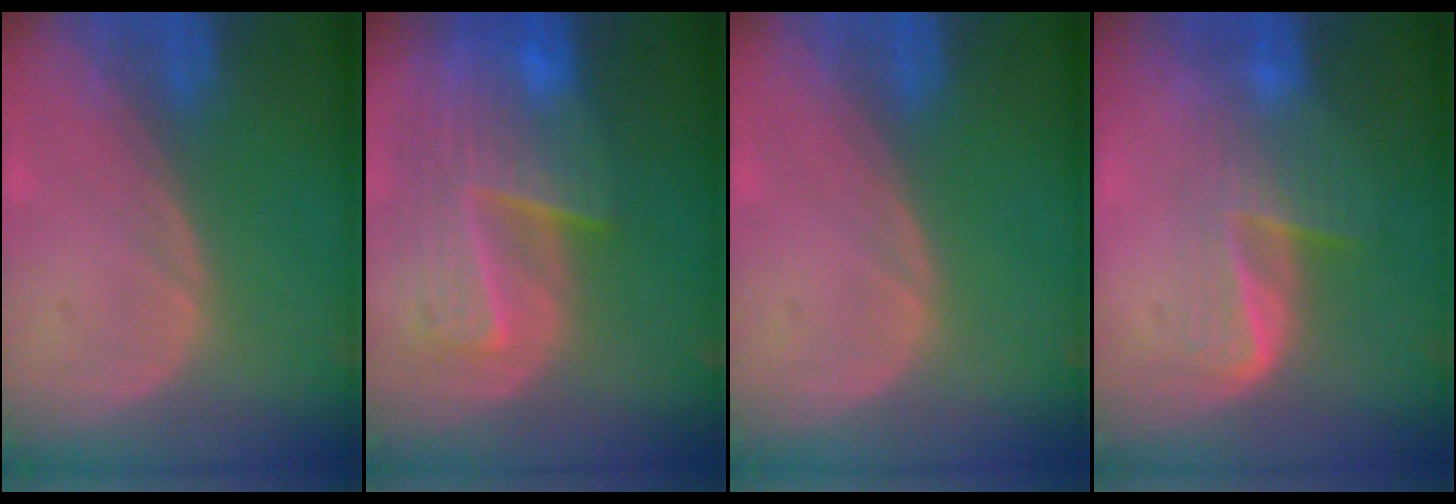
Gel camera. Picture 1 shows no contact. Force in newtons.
{"total": 9.6, "press": 8.4, "slide": 4.8}
{"total": 0.0}
{"total": 6.3, "press": 5.5, "slide": 3.1}